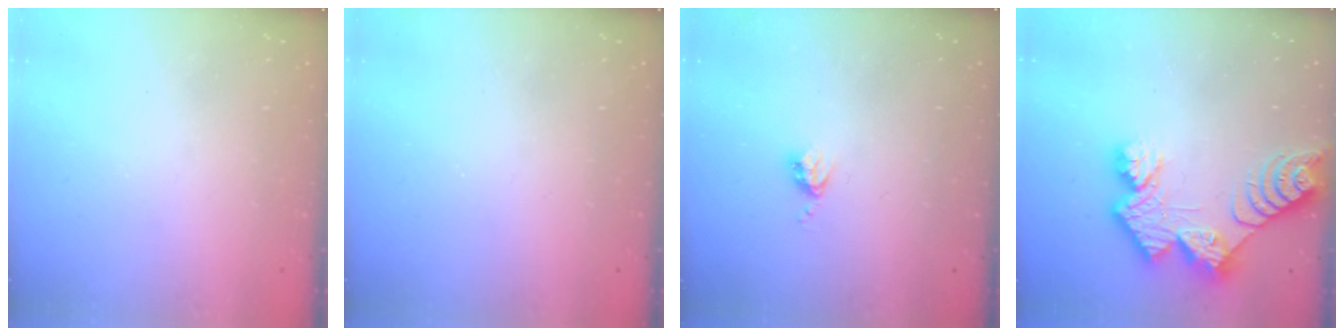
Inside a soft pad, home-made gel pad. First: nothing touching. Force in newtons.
{"total": 0.0}
{"total": 3.8, "press": 3.8, "slide": 0.5}
{"total": 11.5, "press": 11.4, "slide": 1.0}